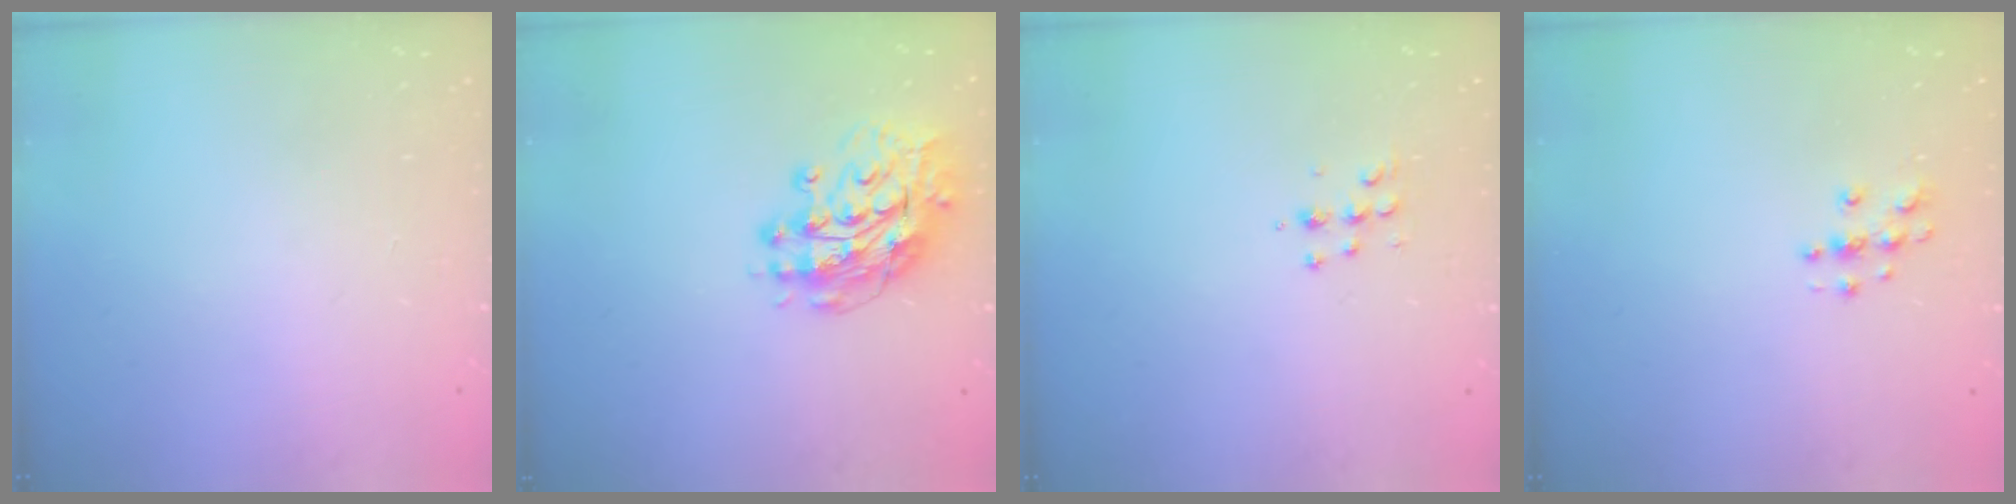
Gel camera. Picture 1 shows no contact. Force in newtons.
{"total": 13.7, "press": 13.6, "slide": 1.5}
{"total": 5.4, "press": 5.3, "slide": 0.7}
{"total": 3.8, "press": 3.8, "slide": 0.4}